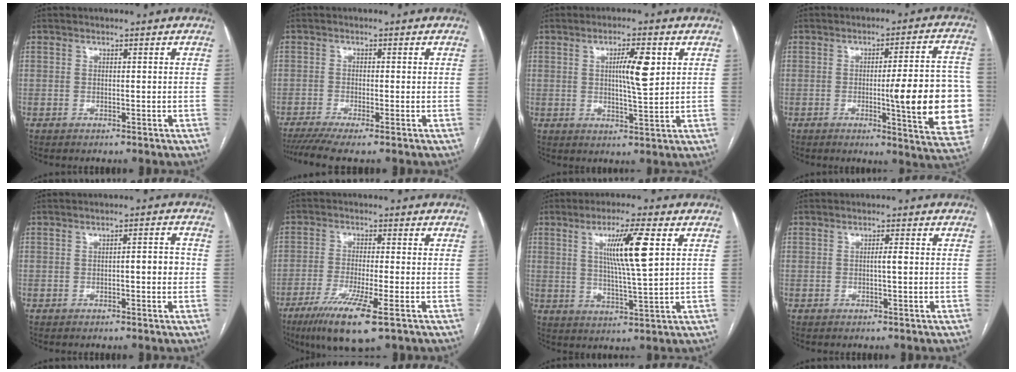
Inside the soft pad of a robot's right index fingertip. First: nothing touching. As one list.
[{"total": 5.2, "force": [-3.9, 0.1, 3.5], "torque": [-0.058, -0.009, -0.068]}, {"total": 6.2, "force": [1.7, 0.7, 5.9], "torque": [-0.101, 0.003, 0.029]}, {"total": 16.1, "force": [-2.4, 2.0, 15.8], "torque": [-0.143, 0.009, -0.020]}, {"total": 3.3, "force": [-0.3, 0.8, 3.2], "torque": [-0.042, 0.008, -0.005]}, {"total": 10.1, "force": [-5.5, 0.6, 8.4], "torque": [-0.157, -0.029, -0.094]}, {"total": 9.6, "force": [3.0, 0.0, 9.1], "torque": [-0.162, -0.002, 0.051]}, {"total": 1.3, "force": [-0.1, 0.0, 1.3], "torque": [-0.023, 0.001, -0.002]}]